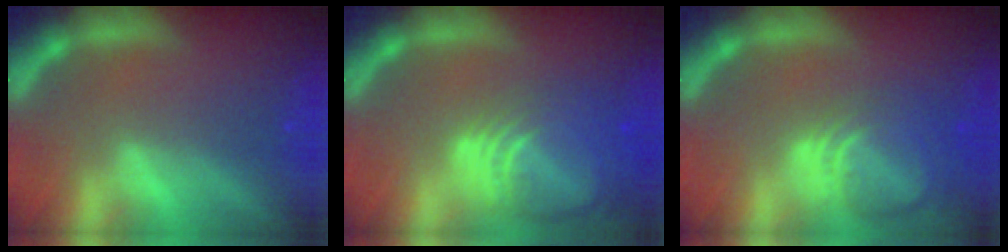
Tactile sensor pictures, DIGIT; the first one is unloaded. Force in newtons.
{"total": 10.0}
{"total": 7.0}